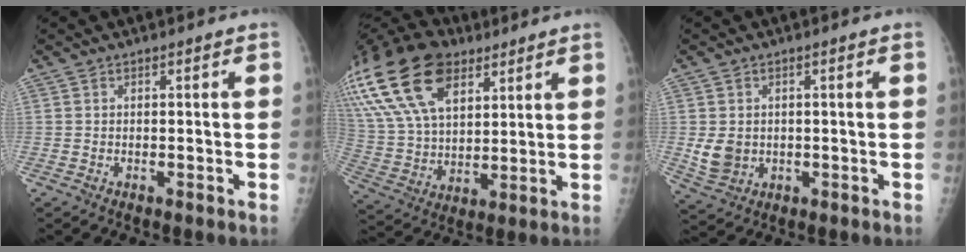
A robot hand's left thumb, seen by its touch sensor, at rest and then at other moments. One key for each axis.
{"total": 33.8, "fx": 16.8, "fy": 20.7, "fz": 20.7, "tx": -0.492, "ty": 0.046, "tz": 0.312}
{"total": 5.5, "fx": 0.0, "fy": 4.6, "fz": 3.0, "tx": -0.044, "ty": -0.005, "tz": 0.014}